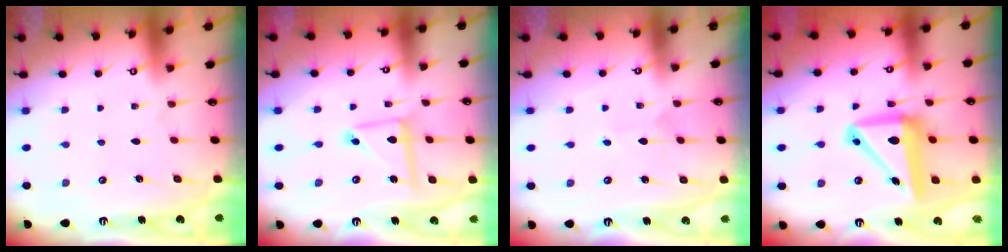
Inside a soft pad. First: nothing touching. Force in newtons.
{"total": 8.4, "press": 8.4, "slide": 0.8}
{"total": 2.1, "press": 2.1, "slide": 0.1}
{"total": 13.1, "press": 12.8, "slide": 2.4}